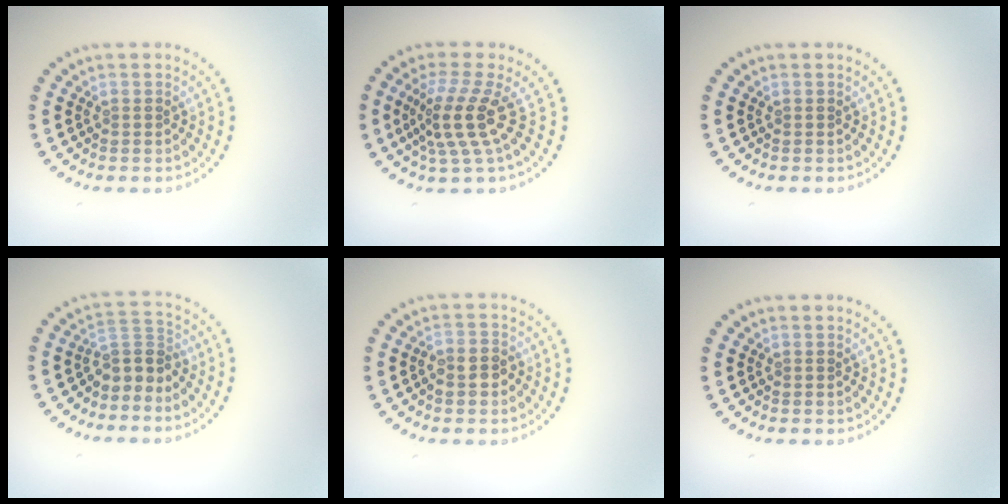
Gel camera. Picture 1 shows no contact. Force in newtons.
{"total": 4.0, "press": 2.8, "slide": 2.9}
{"total": 0.0}
{"total": 3.0, "press": 2.1, "slide": 2.0}
{"total": 2.3, "press": 2.1, "slide": 0.8}
{"total": 0.0}